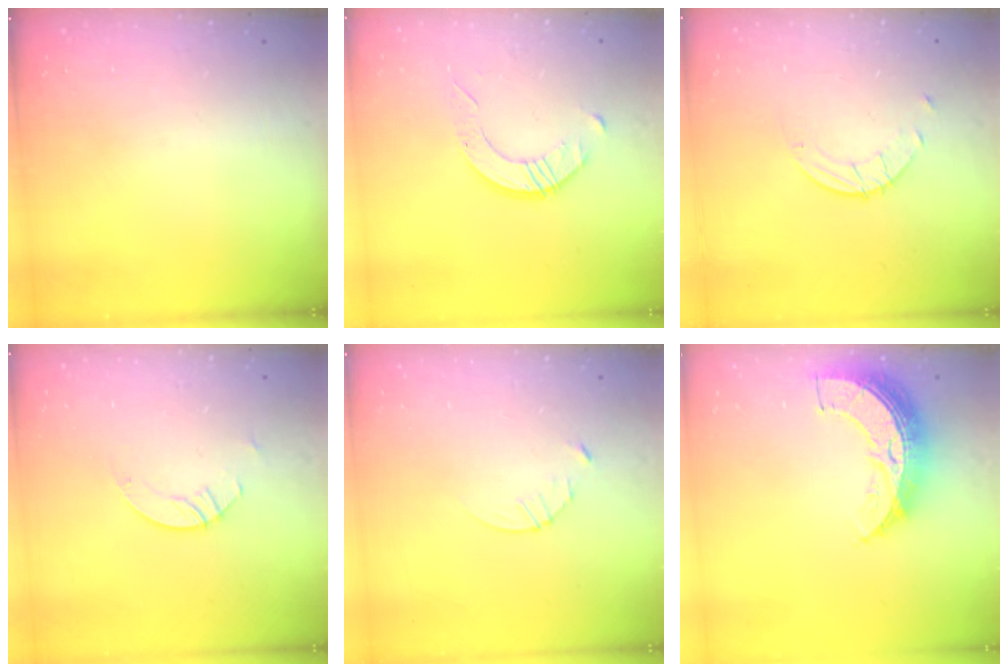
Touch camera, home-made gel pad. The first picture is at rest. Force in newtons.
{"total": 5.3, "press": 5.3, "slide": 0.5}
{"total": 3.8, "press": 3.8, "slide": 0.3}
{"total": 3.0, "press": 3.0, "slide": 0.3}
{"total": 3.3, "press": 3.2, "slide": 0.4}
{"total": 12.2, "press": 12.2, "slide": 0.9}